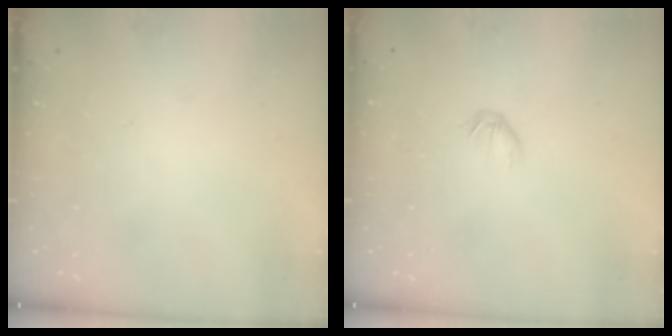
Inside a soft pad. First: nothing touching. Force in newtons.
{"total": 4.2, "press": 4.0, "slide": 1.2}